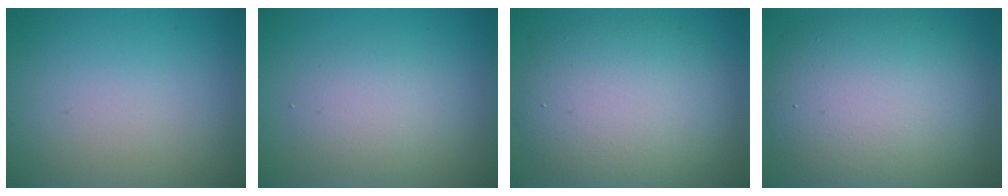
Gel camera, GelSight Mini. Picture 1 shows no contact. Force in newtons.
{"total": 2.7, "press": 2.7, "slide": 0.2}
{"total": 8.3, "press": 8.3, "slide": 0.8}
{"total": 10.5, "press": 10.5, "slide": 0.4}